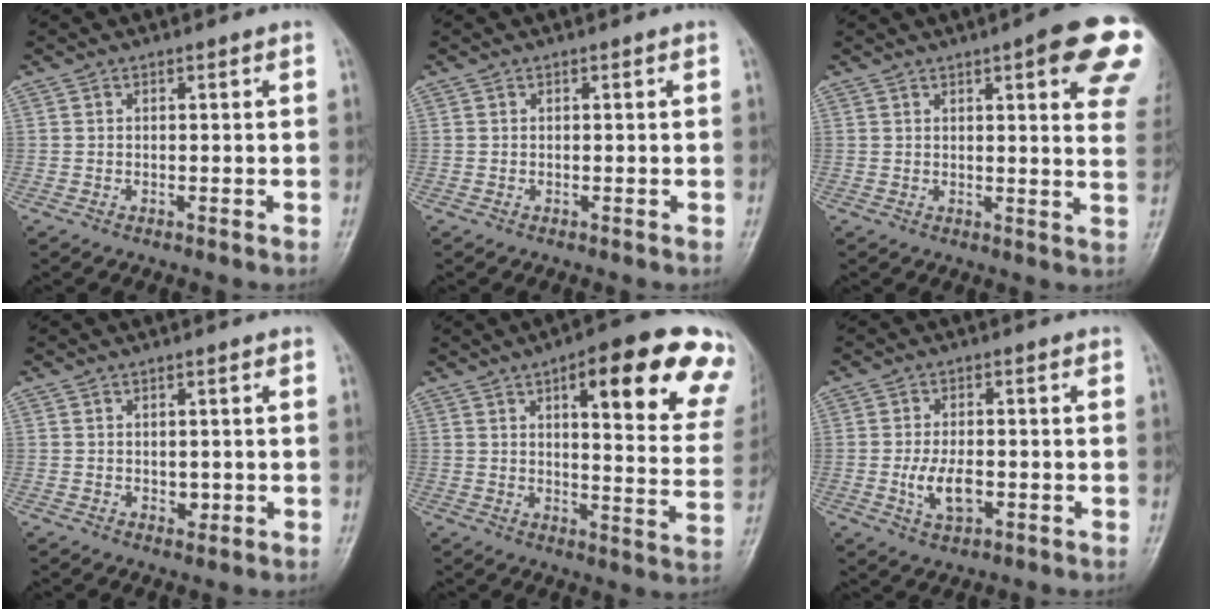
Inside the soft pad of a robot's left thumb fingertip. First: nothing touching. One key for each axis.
{"total": 0.0}
{"total": 15.8, "fx": 7.5, "fy": 3.9, "fz": 13.4, "tx": -0.138, "ty": -0.022, "tz": 0.079}
{"total": 2.3, "fx": -0.2, "fy": 1.6, "fz": 1.6, "tx": -0.011, "ty": -0.002, "tz": 0.001}
{"total": 22.0, "fx": 11.0, "fy": 6.3, "fz": 18.1, "tx": -0.200, "ty": -0.030, "tz": 0.135}
{"total": 6.1, "fx": -1.4, "fy": 3.2, "fz": 5.0, "tx": -0.093, "ty": 0.002, "tz": -0.022}